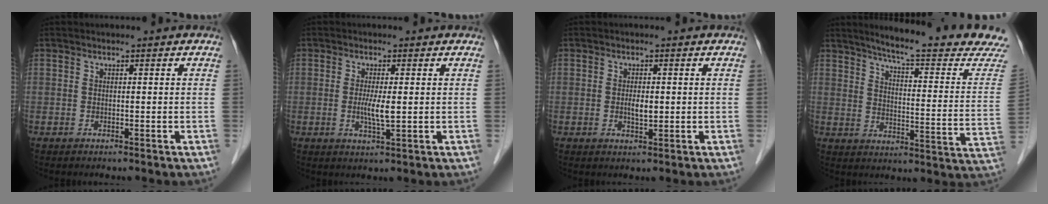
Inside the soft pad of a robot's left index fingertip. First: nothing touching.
{"total": 3.4, "force": [0.0, 0.4, 3.4], "torque": [-0.070, -0.005, 0.001]}
{"total": 2.2, "force": [0.0, 0.9, 2.0], "torque": [-0.040, -0.001, 0.001]}
{"total": 20.4, "force": [18.6, -0.5, 8.4], "torque": [-0.121, -0.089, 0.225]}